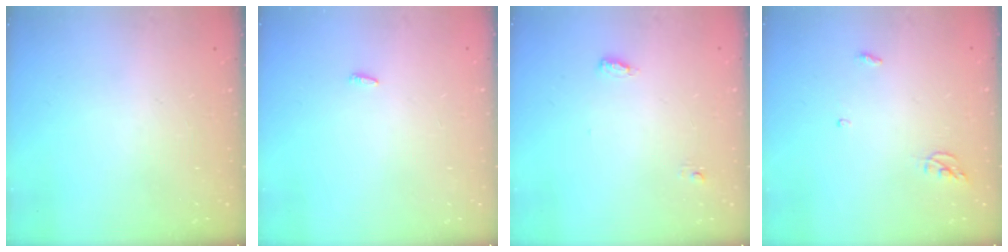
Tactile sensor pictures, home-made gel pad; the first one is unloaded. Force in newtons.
{"total": 1.8, "press": 1.7, "slide": 0.6}
{"total": 3.7, "press": 3.5, "slide": 1.2}
{"total": 3.8, "press": 3.8, "slide": 0.4}